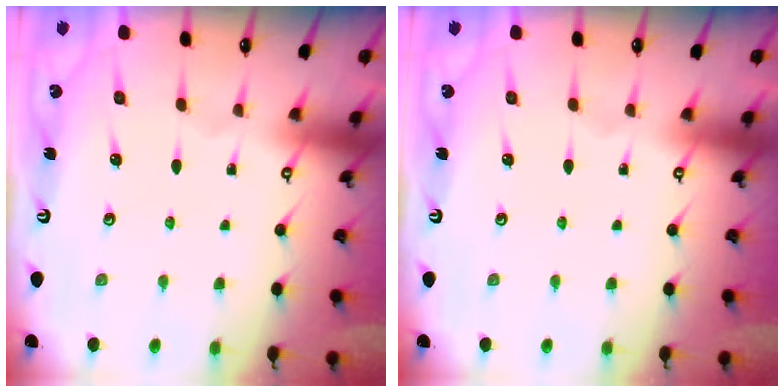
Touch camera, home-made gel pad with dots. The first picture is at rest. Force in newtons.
{"total": 0.0}